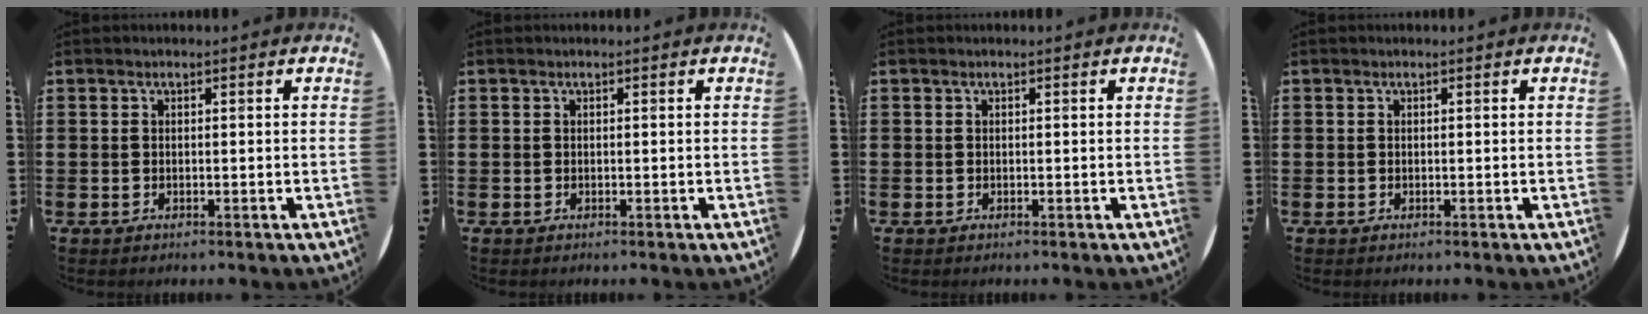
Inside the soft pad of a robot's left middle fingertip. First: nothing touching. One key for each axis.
{"total": 0.0}
{"total": 0.0}
{"total": 0.0}